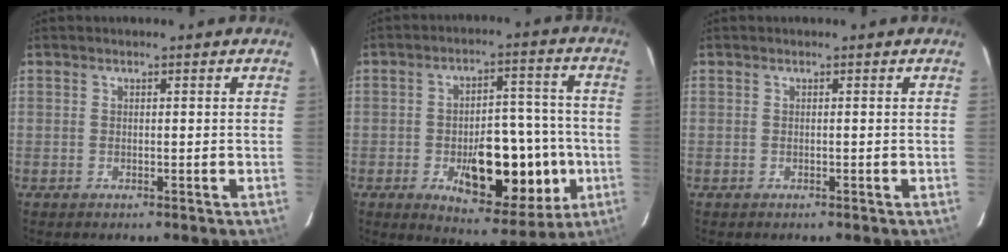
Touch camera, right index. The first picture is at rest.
{"total": 15.4, "force": [-4.1, 6.7, 13.3], "torque": [-0.182, 0.012, -0.046]}
{"total": 0.0}